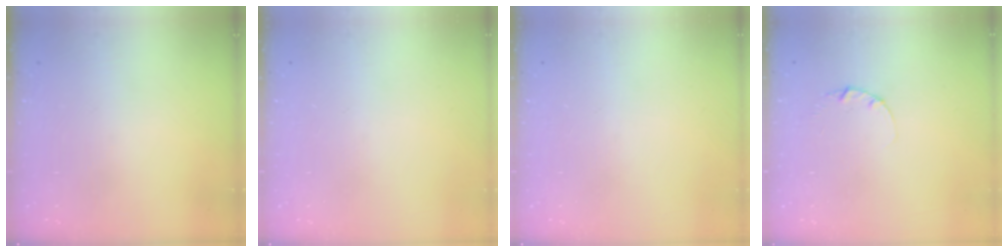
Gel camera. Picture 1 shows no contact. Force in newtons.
{"total": 0.0}
{"total": 0.0}
{"total": 1.3, "press": 1.3, "slide": 0.2}